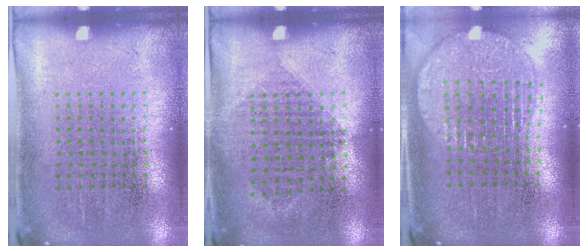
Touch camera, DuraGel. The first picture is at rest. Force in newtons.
{"total": 1.0, "press": 0.9, "slide": 0.5}
{"total": 1.9, "press": 1.6, "slide": 1.0}